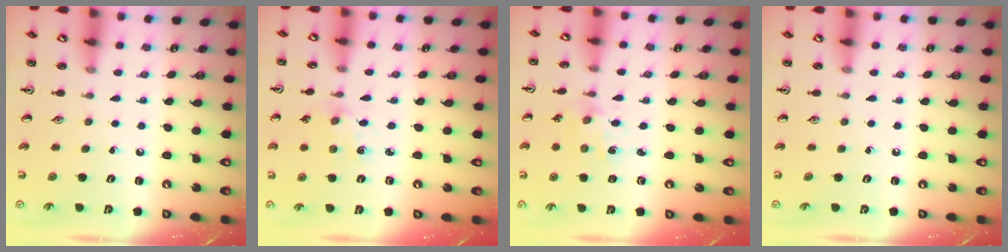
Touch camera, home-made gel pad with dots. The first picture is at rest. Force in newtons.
{"total": 2.3, "press": 2.3, "slide": 0.3}
{"total": 2.0, "press": 1.8, "slide": 0.7}
{"total": 0.0}